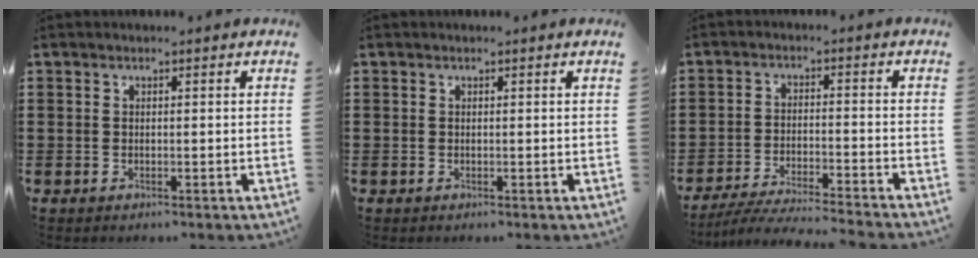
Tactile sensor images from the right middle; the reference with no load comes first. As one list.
[{"total": 0.0}, {"total": 5.0, "force": [-4.8, -0.2, 1.5], "torque": [-0.031, -0.010, -0.095]}]